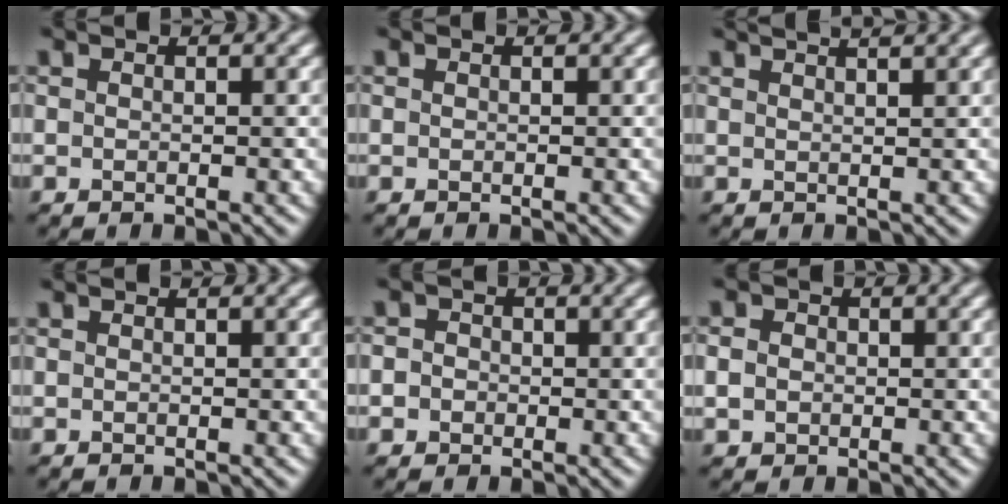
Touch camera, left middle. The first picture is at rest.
{"total": 0.0}
{"total": 5.1, "force": [3.9, 1.8, 2.8], "torque": [-0.015, 0.040, 0.024]}
{"total": 0.0}
{"total": 1.7, "force": [0.0, 1.6, 0.4], "torque": [0.009, 0.005, -0.015]}
{"total": 1.1, "force": [0.1, 1.1, 0.1], "torque": [-0.005, 0.003, 0.000]}